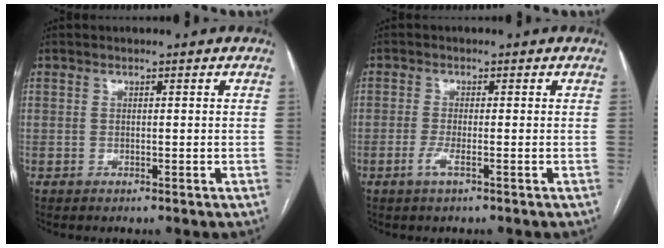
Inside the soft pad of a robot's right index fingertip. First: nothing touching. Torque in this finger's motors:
{"motor_torque": [0.16, -0.06, 0.06, 0.02]}